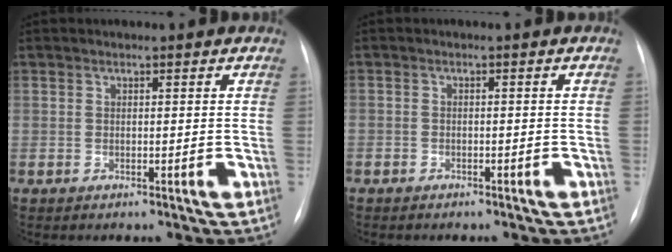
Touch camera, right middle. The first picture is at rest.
{"total": 1.8, "force": [-1.4, 1.0, 0.5], "torque": [-0.011, 0.003, -0.015]}